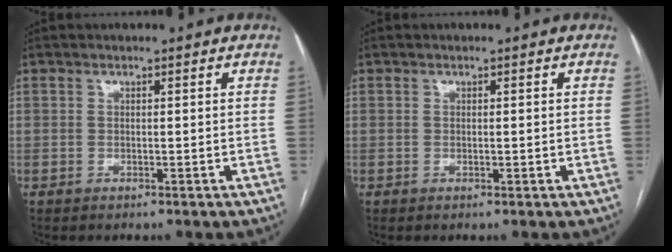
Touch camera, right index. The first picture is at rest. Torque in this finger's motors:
{"motor_torque": [0.36, 0.54, -0.02, 0.00]}